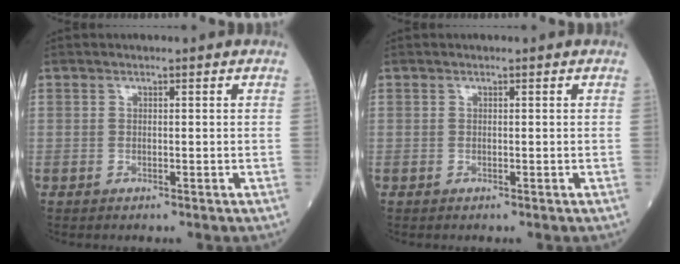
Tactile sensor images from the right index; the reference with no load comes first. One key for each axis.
{"total": 0.0}